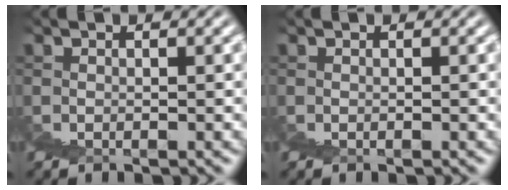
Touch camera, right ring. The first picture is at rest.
{"total": 0.0}